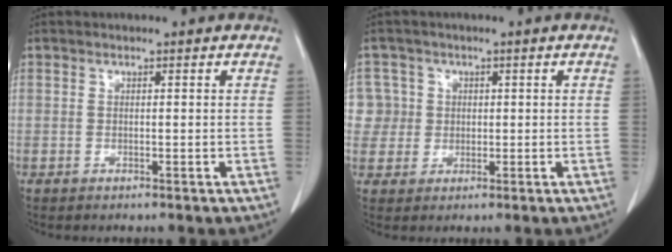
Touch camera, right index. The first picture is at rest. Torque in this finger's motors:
{"motor_torque": [0.03, -0.05, 0.02, 0.01]}